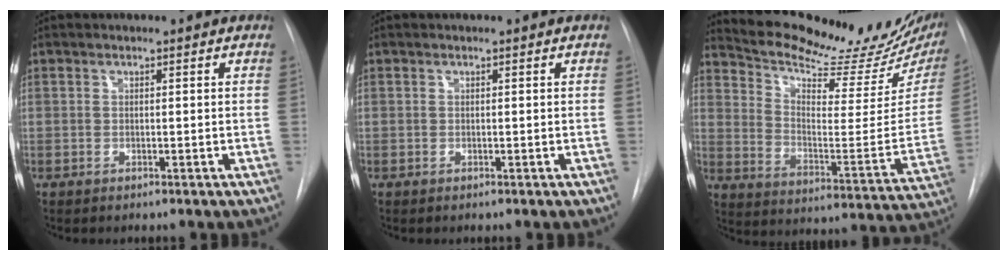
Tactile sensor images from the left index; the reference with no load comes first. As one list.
[{"total": 0.0}, {"total": 26.2, "force": [22.9, 4.8, 11.9], "torque": [-0.190, -0.081, 0.303]}]